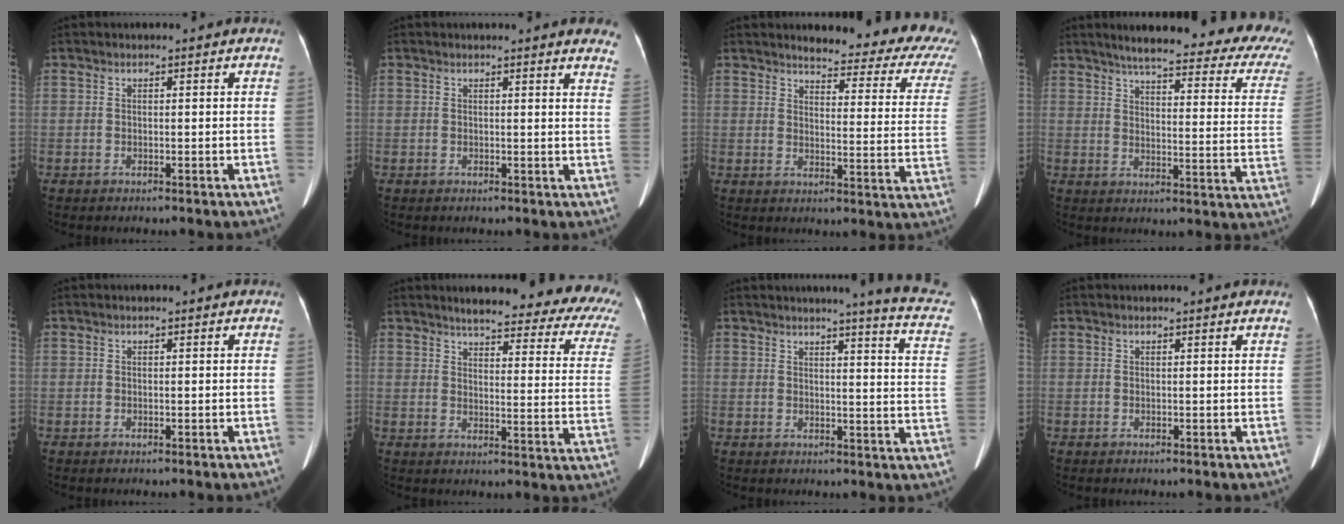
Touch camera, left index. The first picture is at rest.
{"total": 6.0, "force": [5.6, 0.5, 2.3], "torque": [-0.013, -0.017, 0.031]}
{"total": 16.5, "force": [14.7, 2.8, 7.1], "torque": [-0.066, -0.058, 0.146]}
{"total": 23.4, "force": [19.7, 2.7, 12.4], "torque": [-0.153, -0.039, 0.219]}
{"total": 0.0}
{"total": 19.8, "force": [16.8, 4.1, 9.7], "torque": [-0.095, -0.033, 0.172]}
{"total": 11.7, "force": [9.9, -0.4, 6.3], "torque": [-0.073, -0.054, 0.084]}
{"total": 1.3, "force": [1.2, 0.1, 0.3], "torque": [-0.014, 0.009, 0.008]}